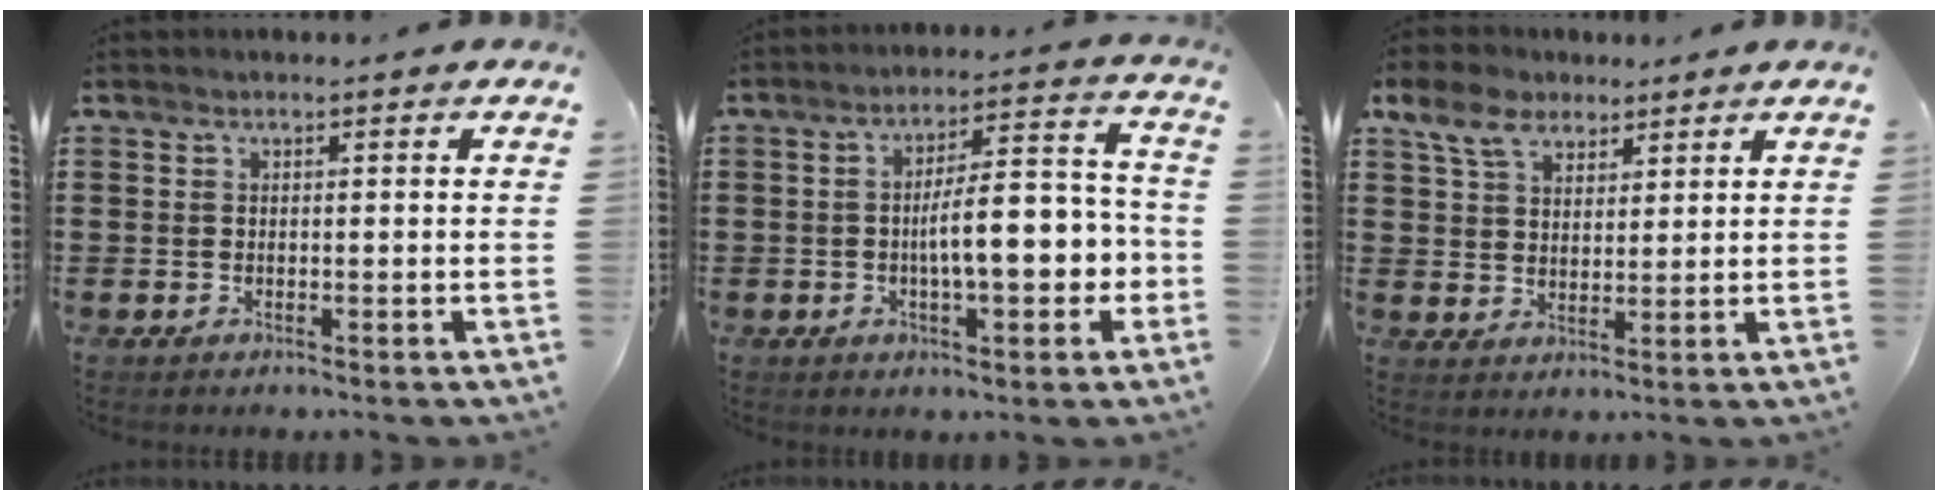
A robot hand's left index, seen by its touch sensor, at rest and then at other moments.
{"total": 9.3, "force": [-1.5, 3.0, 8.7], "torque": [-0.120, -0.002, -0.035]}
{"total": 6.3, "force": [4.1, 3.8, 2.7], "torque": [-0.067, 0.004, 0.075]}